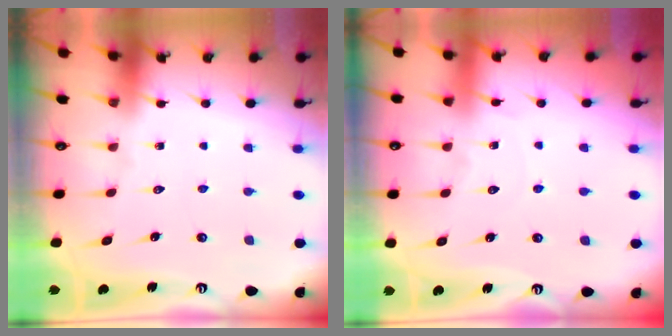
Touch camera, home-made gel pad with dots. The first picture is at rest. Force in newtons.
{"total": 2.8, "press": 2.8, "slide": 0.4}